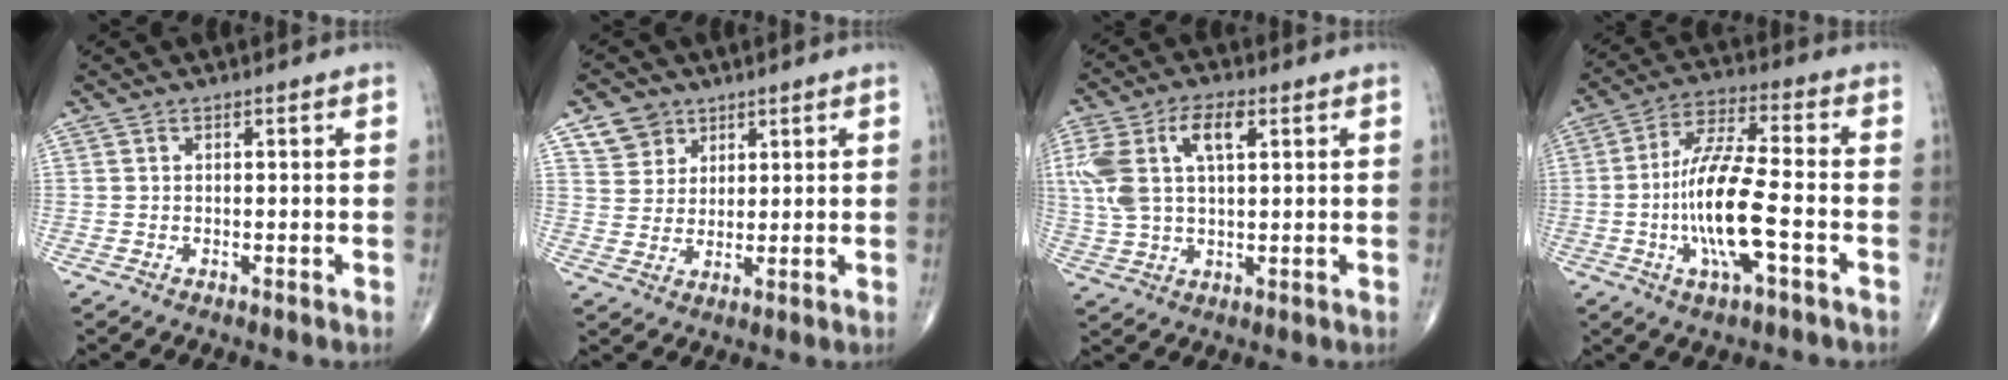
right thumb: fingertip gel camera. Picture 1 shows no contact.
{"total": 5.8, "force": [3.4, 4.6, 1.0], "torque": [0.004, -0.020, 0.065]}
{"total": 12.9, "force": [3.9, 6.4, 10.5], "torque": [-0.231, 0.017, 0.077]}
{"total": 14.7, "force": [-3.5, 3.8, 13.8], "torque": [-0.278, 0.022, -0.066]}